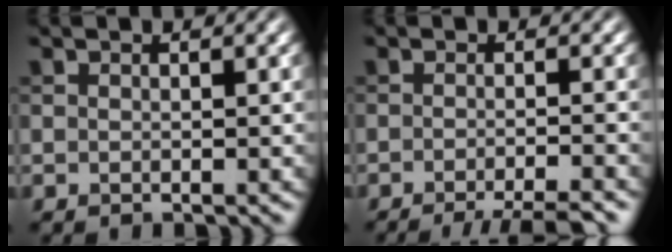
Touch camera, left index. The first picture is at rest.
{"total": 5.4, "force": [-3.8, 0.9, 3.7], "torque": [-0.043, -0.005, -0.060]}